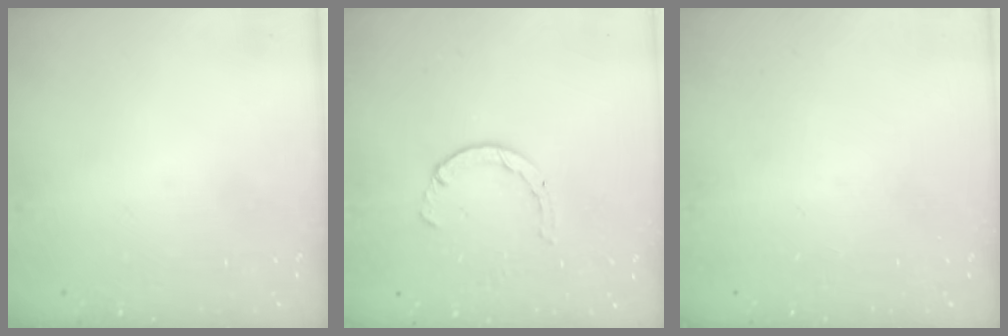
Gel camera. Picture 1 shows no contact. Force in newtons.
{"total": 2.1, "press": 2.1, "slide": 0.5}
{"total": 0.0}